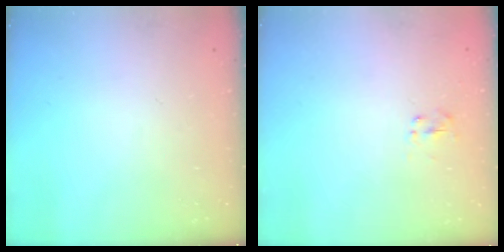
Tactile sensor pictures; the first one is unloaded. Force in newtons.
{"total": 2.5, "press": 2.2, "slide": 1.0}